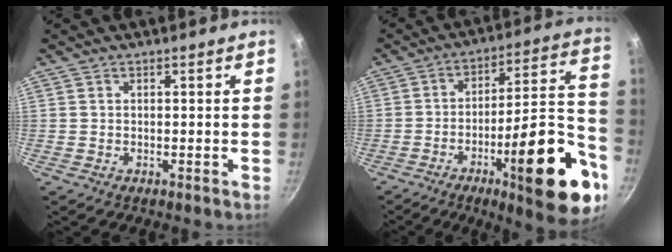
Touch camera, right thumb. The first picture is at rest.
{"total": 25.9, "force": [-10.9, 7.2, 22.3], "torque": [-0.267, 0.056, -0.163]}